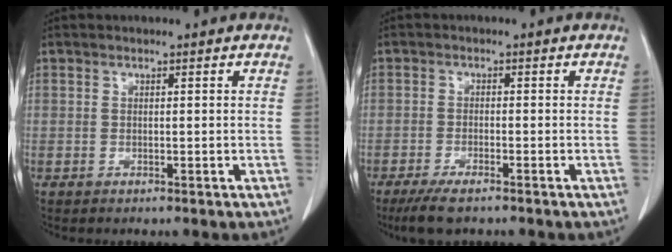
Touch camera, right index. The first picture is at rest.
{"total": 5.0, "force": [-3.7, 0.9, 3.2], "torque": [-0.063, -0.011, -0.063]}